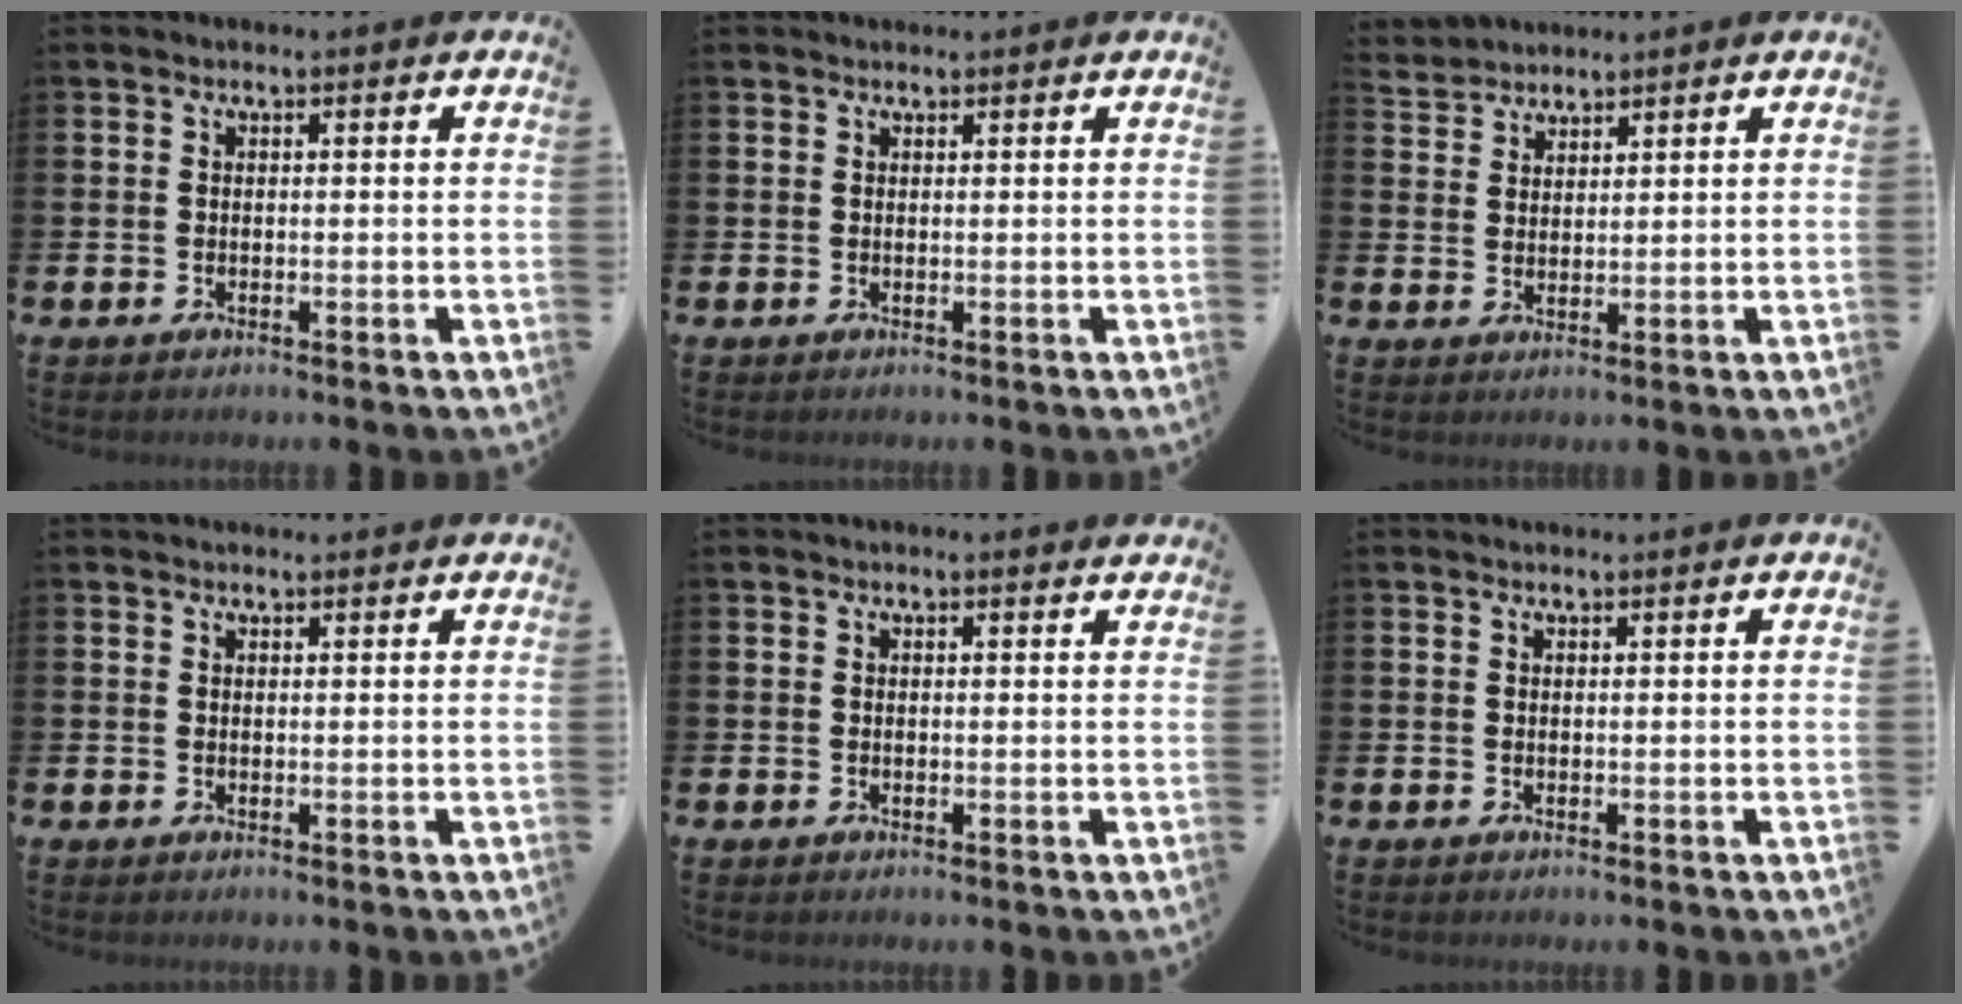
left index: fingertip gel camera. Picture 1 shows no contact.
{"total": 0.5, "force": [0.5, 0.1, 0.0], "torque": [0.009, -0.003, 0.008]}
{"total": 3.3, "force": [3.2, 0.6, -0.7], "torque": [-0.004, -0.012, 0.061]}
{"total": 1.0, "force": [1.0, 0.3, 0.1], "torque": [0.006, -0.002, 0.017]}
{"total": 0.8, "force": [0.8, 0.1, 0.2], "torque": [0.003, -0.002, 0.013]}
{"total": 0.5, "force": [0.5, -0.1, 0.0], "torque": [0.001, -0.002, 0.010]}